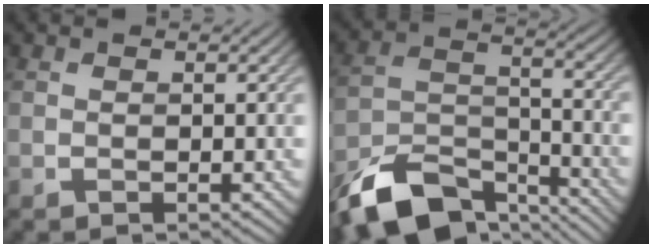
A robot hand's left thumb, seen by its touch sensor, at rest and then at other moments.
{"total": 13.2, "force": [-10.2, 5.3, 6.5], "torque": [-0.132, -0.014, -0.182]}